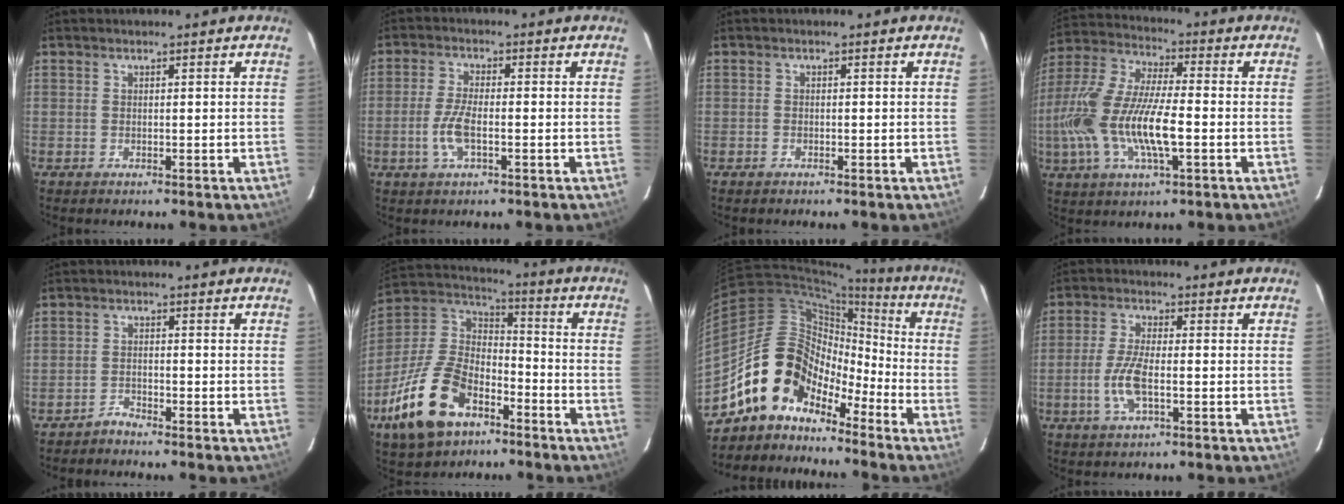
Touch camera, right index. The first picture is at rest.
{"total": 5.6, "force": [-1.8, 1.8, 5.0], "torque": [-0.111, 0.000, -0.037]}
{"total": 0.8, "force": [-0.7, 0.4, 0.0], "torque": [-0.004, 0.002, -0.014]}
{"total": 18.5, "force": [-3.8, 5.5, 17.2], "torque": [-0.354, -0.008, -0.078]}
{"total": 2.0, "force": [-2.0, 0.2, 0.0], "torque": [-0.004, 0.001, -0.041]}
{"total": 20.2, "force": [-11.0, 11.5, 12.5], "torque": [-0.278, -0.002, -0.196]}
{"total": 12.4, "force": [-9.4, 6.9, 4.2], "torque": [-0.074, 0.035, -0.187]}
{"total": 6.6, "force": [-2.0, 2.1, 6.0], "torque": [-0.131, -0.001, -0.040]}